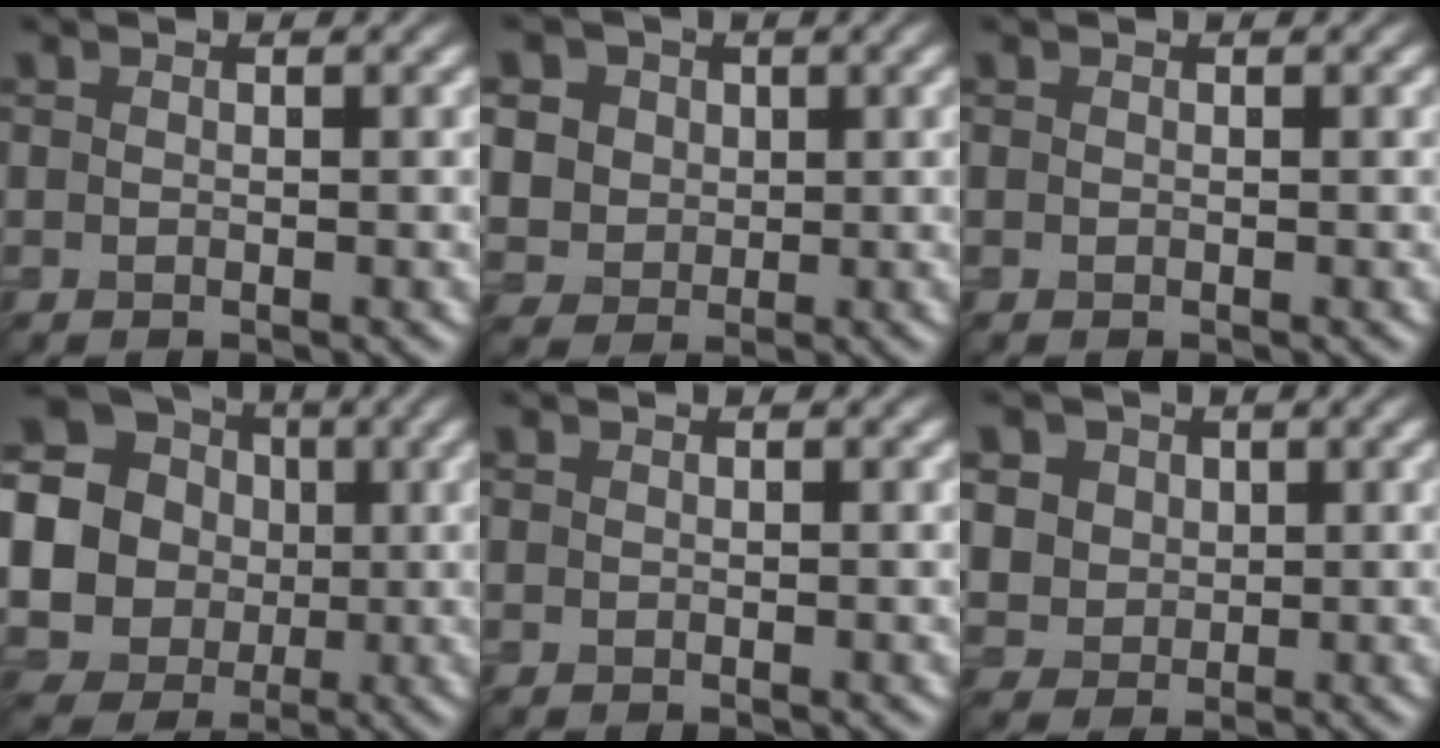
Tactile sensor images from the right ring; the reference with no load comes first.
{"total": 7.4, "force": [3.0, 6.0, 3.1], "torque": [-0.079, 0.021, 0.039]}
{"total": 0.0}
{"total": 23.3, "force": [1.5, 22.1, 7.1], "torque": [-0.196, 0.008, -0.018]}
{"total": 0.0}
{"total": 6.0, "force": [2.5, 4.8, 2.4], "torque": [-0.075, 0.013, 0.042]}